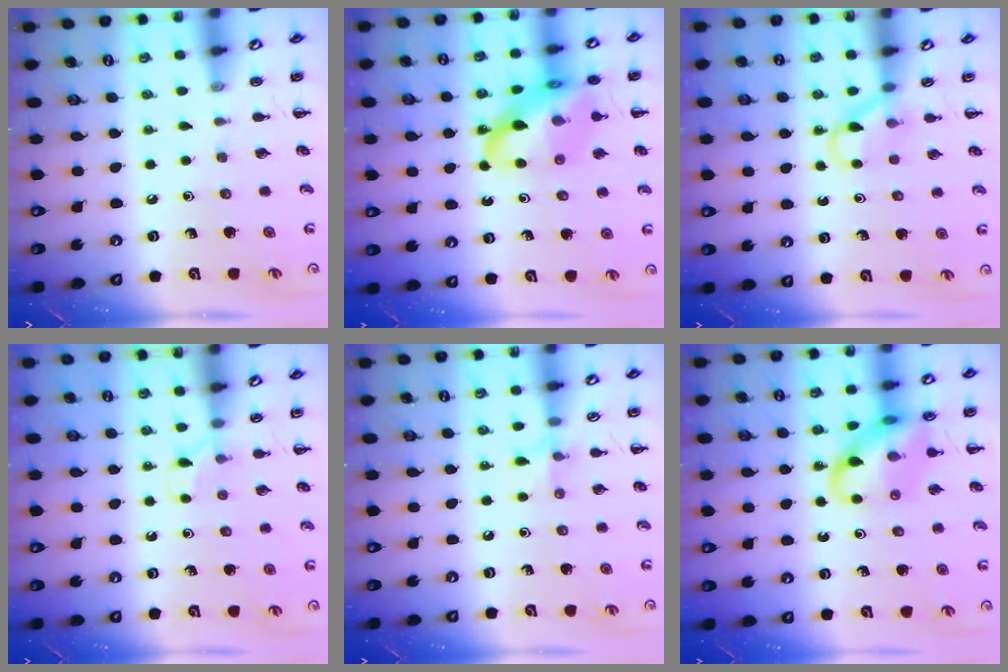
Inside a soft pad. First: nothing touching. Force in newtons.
{"total": 18.3, "press": 18.0, "slide": 3.6}
{"total": 5.0, "press": 4.8, "slide": 1.2}
{"total": 4.2, "press": 4.0, "slide": 1.3}
{"total": 6.2, "press": 6.0, "slide": 1.2}
{"total": 13.2, "press": 13.1, "slide": 1.5}